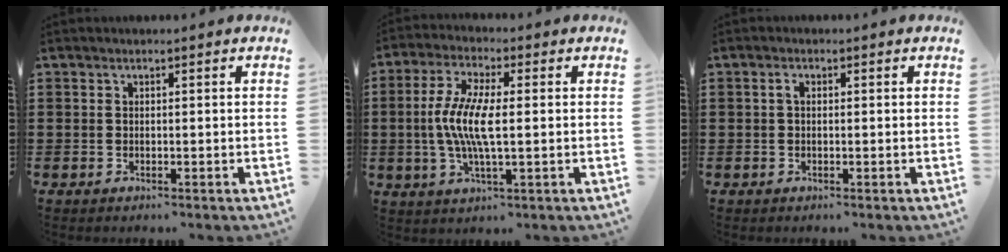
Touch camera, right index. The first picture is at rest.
{"total": 7.8, "force": [-0.4, 2.0, 7.5], "torque": [-0.160, -0.008, -0.014]}
{"total": 1.0, "force": [0.1, 0.5, 0.9], "torque": [-0.019, 0.003, 0.000]}